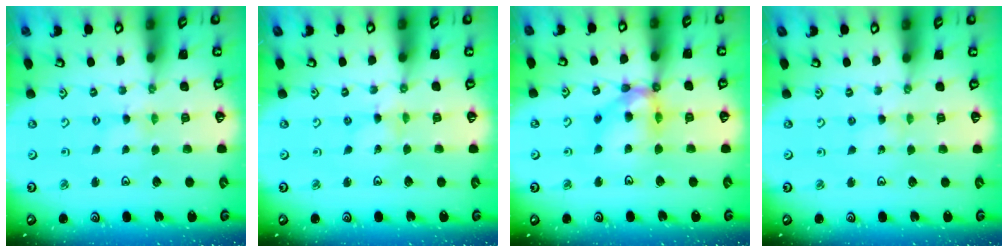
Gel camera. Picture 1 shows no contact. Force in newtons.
{"total": 1.4, "press": 1.4, "slide": 0.2}
{"total": 13.3, "press": 13.2, "slide": 1.6}
{"total": 3.1, "press": 3.1, "slide": 0.4}